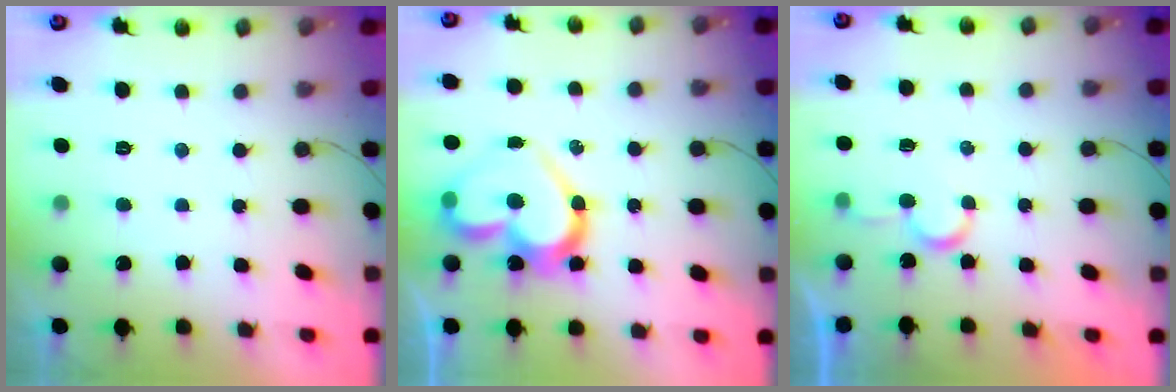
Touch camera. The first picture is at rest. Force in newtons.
{"total": 18.8, "press": 18.7, "slide": 1.9}
{"total": 5.3, "press": 5.2, "slide": 0.3}